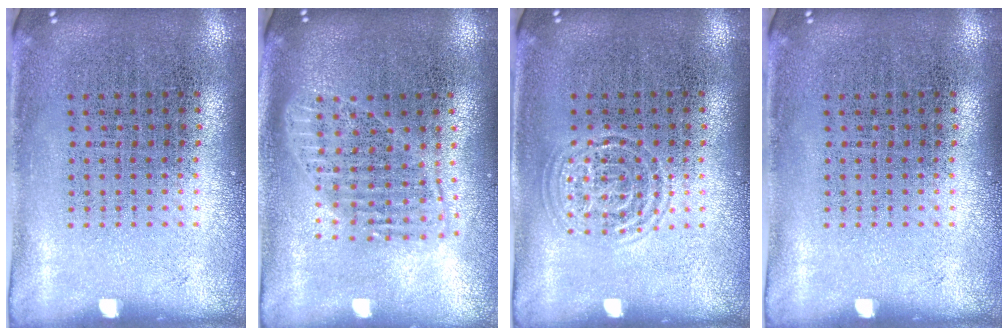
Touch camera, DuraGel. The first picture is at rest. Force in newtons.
{"total": 1.8, "press": 1.5, "slide": 0.9}
{"total": 1.4, "press": 1.3, "slide": 0.2}
{"total": 0.0}